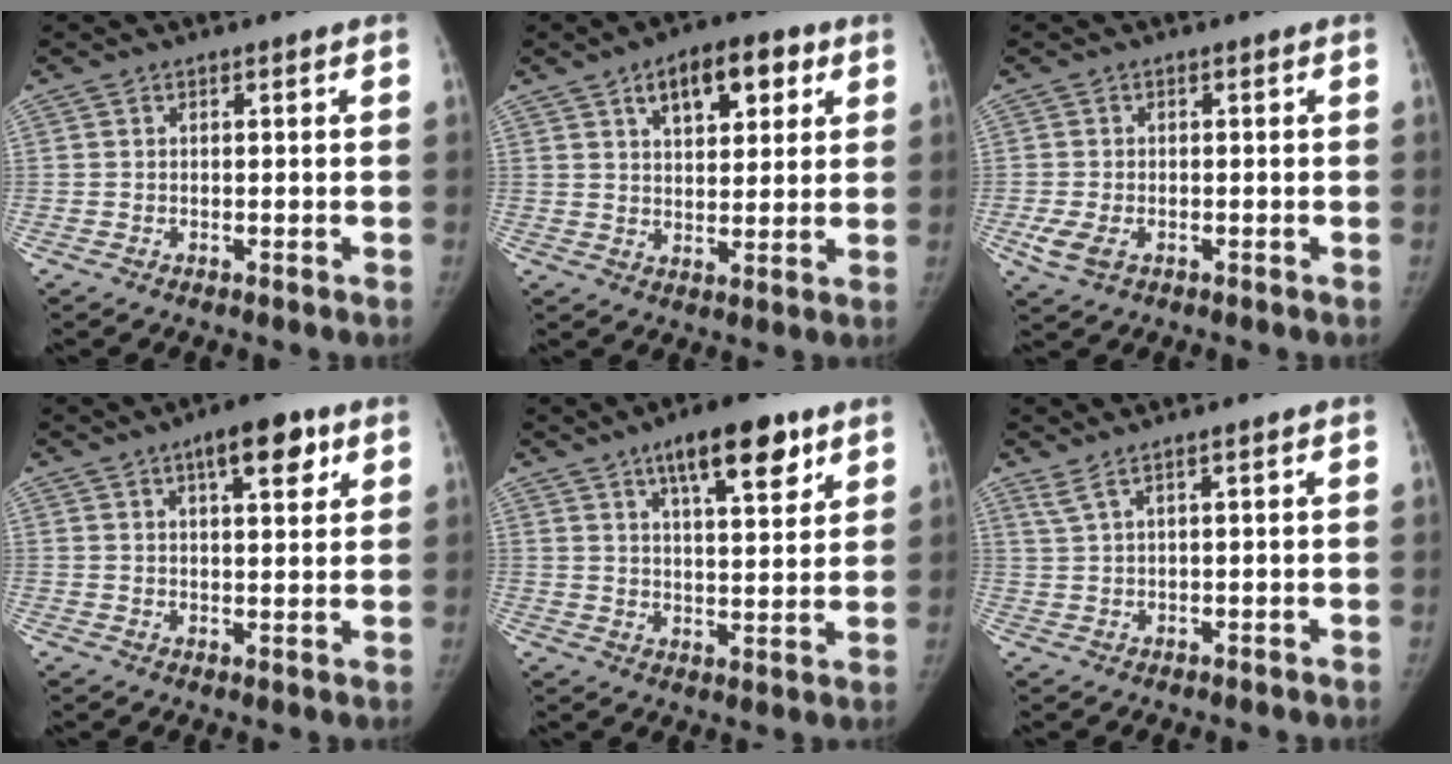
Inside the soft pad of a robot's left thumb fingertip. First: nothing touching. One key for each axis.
{"total": 10.9, "fx": 5.1, "fy": 5.6, "fz": 7.8, "tx": -0.084, "ty": -0.009, "tz": 0.075}
{"total": 3.9, "fx": -1.5, "fy": 2.4, "fz": 2.7, "tx": -0.065, "ty": -0.002, "tz": -0.026}
{"total": 8.4, "fx": 4.4, "fy": 3.2, "fz": 6.4, "tx": -0.070, "ty": -0.015, "tz": 0.060}
{"total": 12.4, "fx": 7.3, "fy": 4.3, "fz": 9.1, "tx": -0.110, "ty": -0.032, "tz": 0.112}
{"total": 2.3, "fx": 1.6, "fy": -0.3, "fz": 1.6, "tx": -0.043, "ty": -0.001, "tz": 0.041}